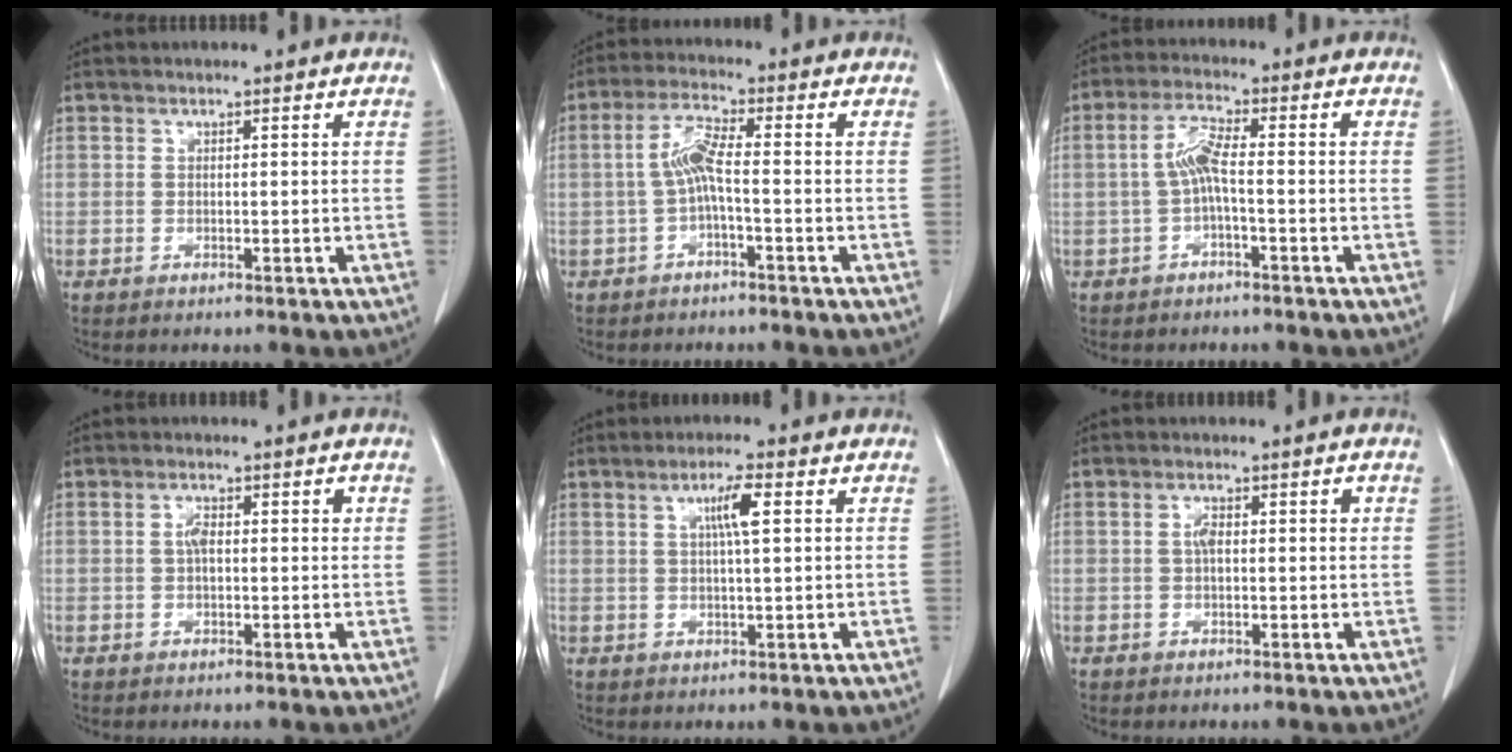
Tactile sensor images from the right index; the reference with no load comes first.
{"total": 4.9, "force": [-0.9, 0.4, 4.8], "torque": [-0.099, 0.010, -0.018]}
{"total": 4.7, "force": [-0.7, 0.7, 4.6], "torque": [-0.095, 0.012, -0.014]}
{"total": 3.0, "force": [0.4, 1.3, 2.7], "torque": [-0.049, 0.016, 0.007]}
{"total": 4.2, "force": [1.3, 0.0, 4.0], "torque": [-0.071, 0.002, 0.021]}
{"total": 2.8, "force": [0.4, 1.2, 2.5], "torque": [-0.046, 0.015, 0.007]}